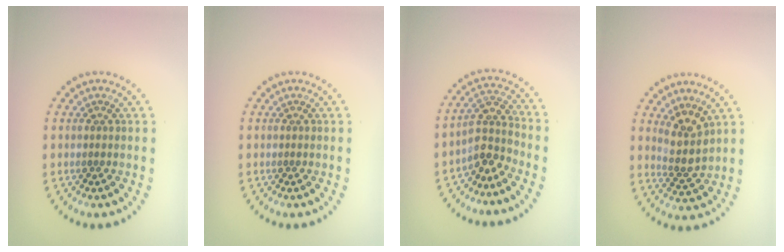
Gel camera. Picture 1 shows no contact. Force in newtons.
{"total": 0.0}
{"total": 3.0, "press": 2.3, "slide": 2.0}
{"total": 2.9, "press": 2.4, "slide": 1.7}